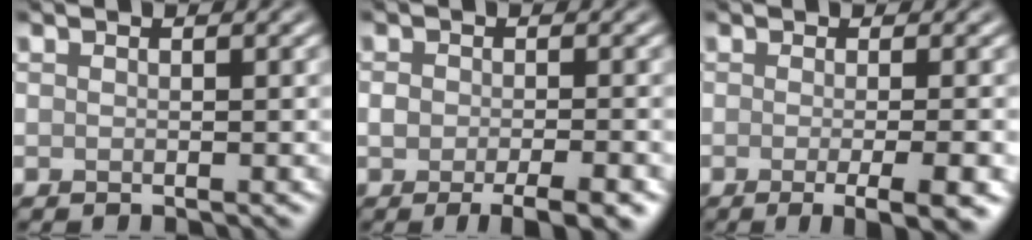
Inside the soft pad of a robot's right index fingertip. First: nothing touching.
{"total": 4.5, "force": [-2.2, 1.7, 3.5], "torque": [-0.052, -0.003, -0.035]}
{"total": 6.1, "force": [-1.5, 1.8, 5.6], "torque": [-0.057, -0.010, -0.016]}